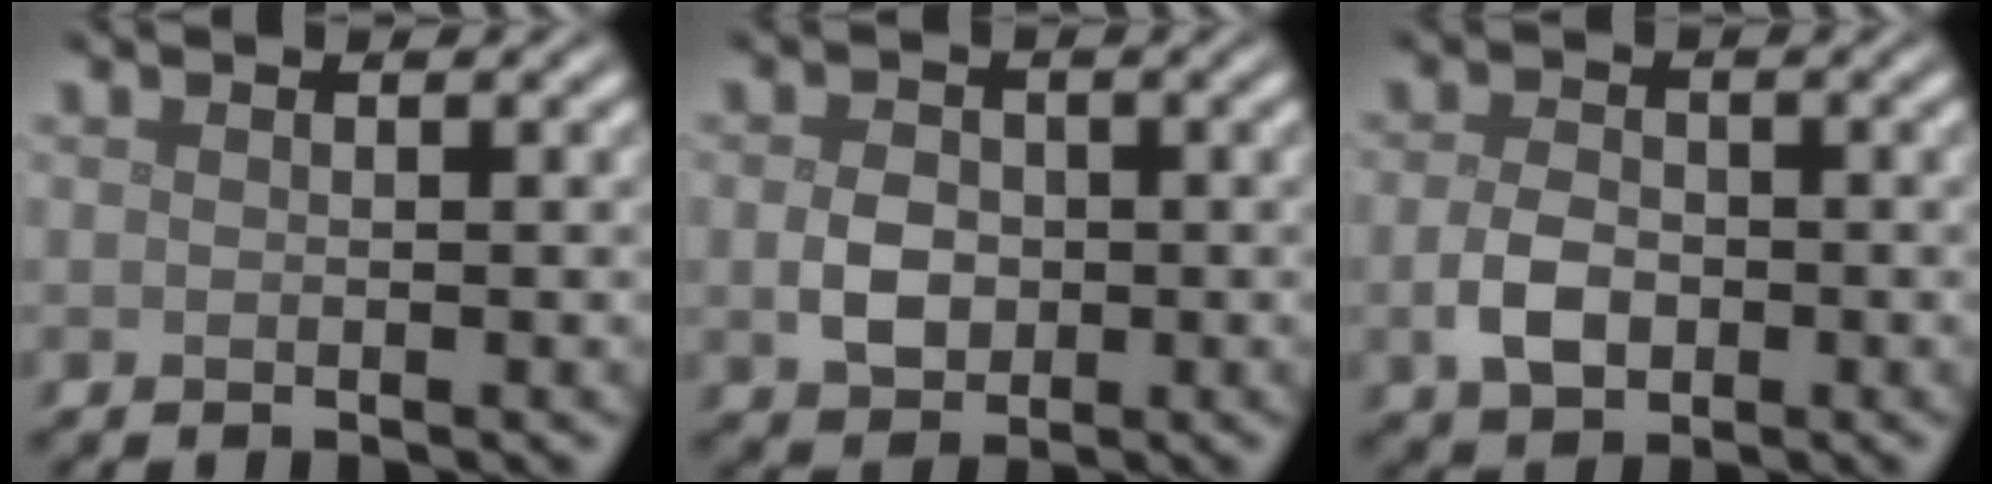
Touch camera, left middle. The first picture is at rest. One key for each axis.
{"total": 3.0, "fx": -0.3, "fy": 2.4, "fz": 1.8, "tx": -0.038, "ty": -0.002, "tz": -0.009}
{"total": 3.2, "fx": -0.7, "fy": 2.2, "fz": 2.2, "tx": -0.047, "ty": -0.003, "tz": -0.017}